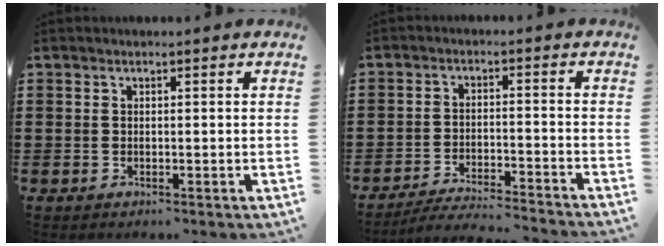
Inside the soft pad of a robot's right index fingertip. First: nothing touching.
{"total": 4.4, "force": [-4.2, -0.2, 1.3], "torque": [-0.030, -0.009, -0.085]}